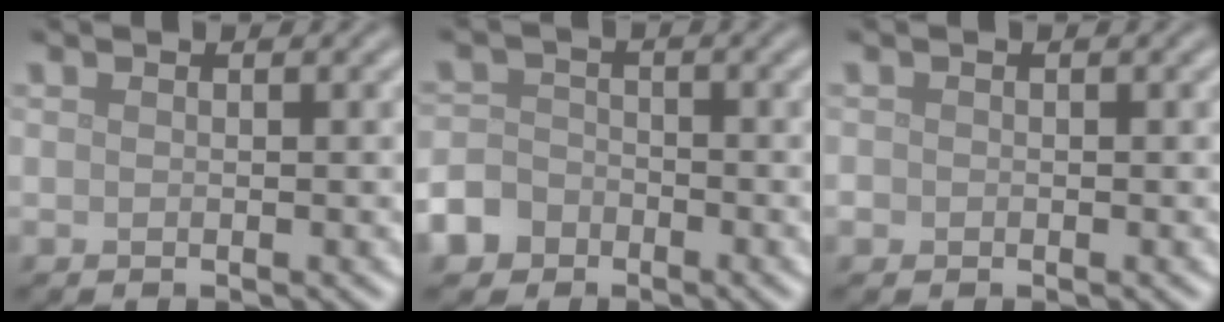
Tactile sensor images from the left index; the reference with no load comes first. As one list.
[{"total": 4.6, "force": [-3.1, 3.2, 1.0], "torque": [-0.005, -0.009, -0.061]}, {"total": 0.6, "force": [-0.2, 0.6, 0.1], "torque": [0.001, -0.004, -0.006]}]